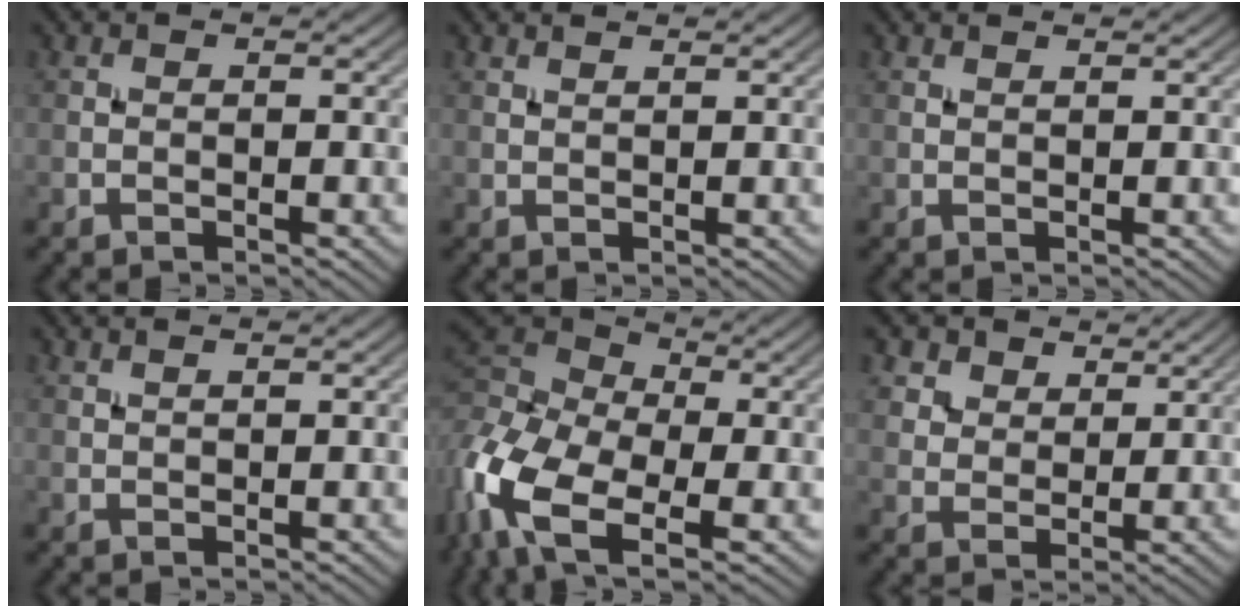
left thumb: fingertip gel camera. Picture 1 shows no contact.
{"total": 1.3, "force": [1.2, 0.1, 0.5], "torque": [-0.012, -0.002, 0.021]}
{"total": 0.9, "force": [0.8, 0.0, 0.3], "torque": [-0.009, 0.001, 0.014]}
{"total": 1.3, "force": [1.1, 0.1, 0.7], "torque": [-0.014, 0.001, 0.017]}
{"total": 14.5, "force": [-3.7, 8.7, 10.9], "torque": [-0.274, -0.002, -0.086]}
{"total": 6.3, "force": [4.4, 3.8, 2.3], "torque": [-0.068, -0.021, 0.098]}